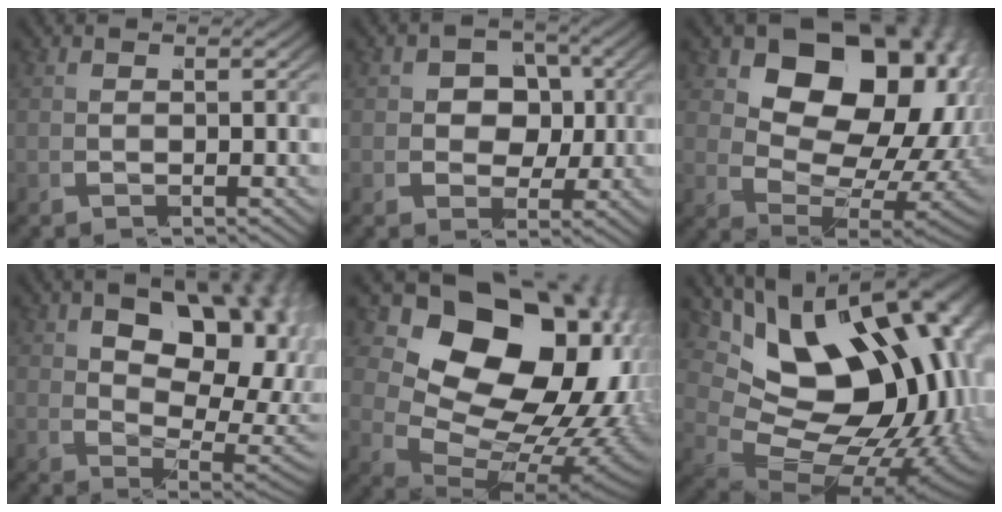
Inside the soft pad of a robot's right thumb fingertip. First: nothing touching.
{"total": 5.5, "force": [0.2, 4.5, 3.2], "torque": [-0.063, -0.024, 0.013]}
{"total": 18.2, "force": [2.5, 11.9, 13.5], "torque": [-0.236, -0.041, 0.059]}
{"total": 11.7, "force": [1.8, 7.4, 8.9], "torque": [-0.136, -0.032, 0.047]}
{"total": 24.2, "force": [0.6, 16.9, 17.4], "torque": [-0.316, -0.050, 0.029]}
{"total": 20.5, "force": [-0.1, 13.1, 15.8], "torque": [-0.284, -0.045, 0.022]}